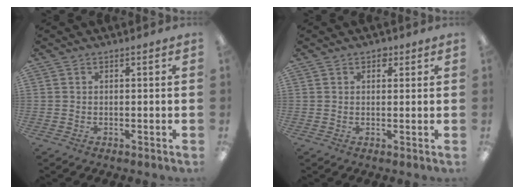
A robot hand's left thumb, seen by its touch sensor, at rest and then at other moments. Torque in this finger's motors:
{"motor_torque": [-0.08, -0.01, -0.11, -0.12, -0.01]}